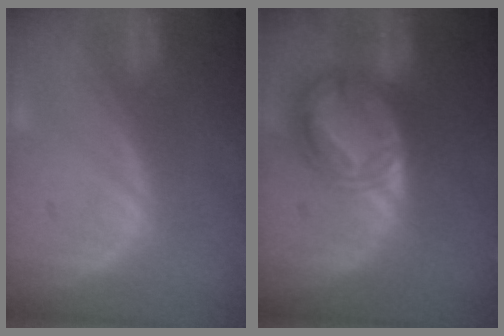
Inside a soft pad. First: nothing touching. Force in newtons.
{"total": 8.0, "press": 8.0, "slide": 0.6}